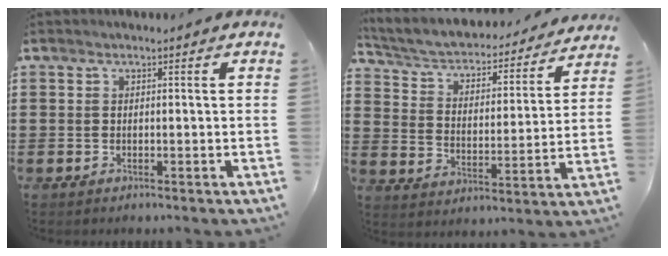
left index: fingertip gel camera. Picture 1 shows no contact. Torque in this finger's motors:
{"motor_torque": [0.85, -0.83, 0.24, 0.05]}